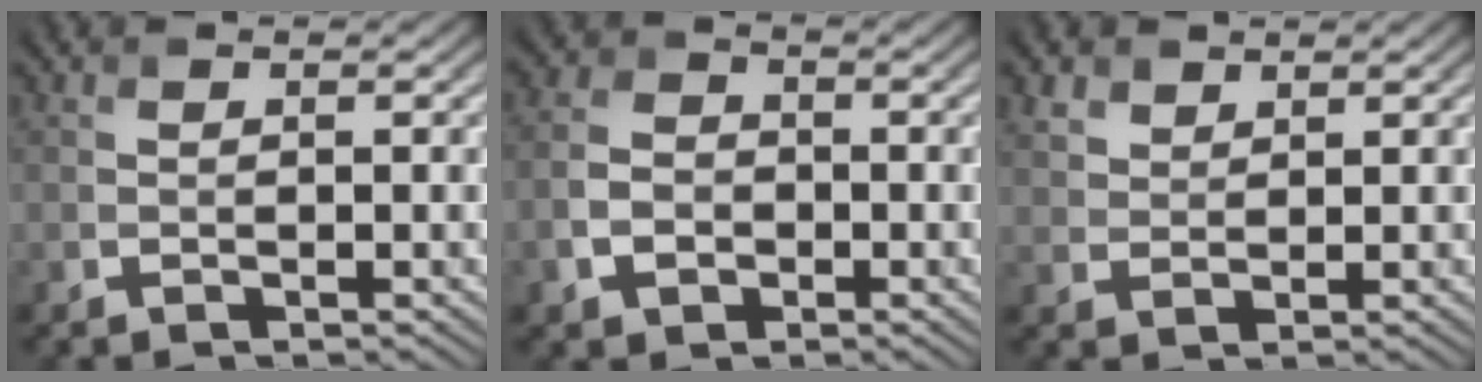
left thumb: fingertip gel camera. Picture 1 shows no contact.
{"total": 4.2, "force": [-1.5, 3.2, 2.3], "torque": [-0.055, -0.003, -0.033]}
{"total": 2.9, "force": [2.1, 1.8, 1.0], "torque": [-0.032, 0.001, 0.047]}